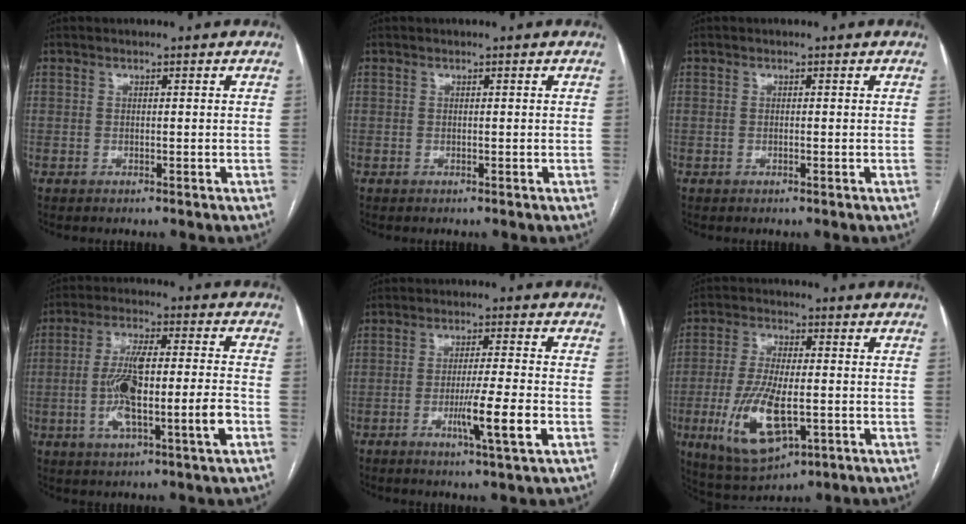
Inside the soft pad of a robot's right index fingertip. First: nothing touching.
{"total": 0.0}
{"total": 0.0}
{"total": 12.9, "force": [-2.9, 1.5, 12.5], "torque": [-0.230, 0.010, -0.050]}
{"total": 7.6, "force": [-2.5, -0.6, 7.2], "torque": [-0.118, -0.015, -0.045]}
{"total": 12.9, "force": [-3.5, 4.6, 11.5], "torque": [-0.234, -0.015, -0.052]}